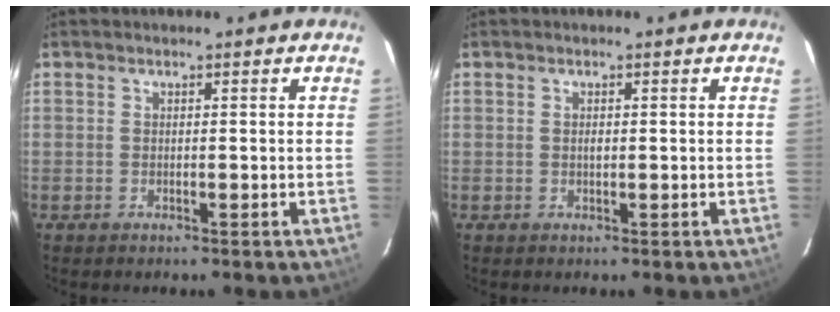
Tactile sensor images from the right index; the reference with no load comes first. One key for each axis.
{"total": 0.7, "fx": 0.0, "fy": 0.4, "fz": 0.6, "tx": -0.010, "ty": 0.002, "tz": 0.001}